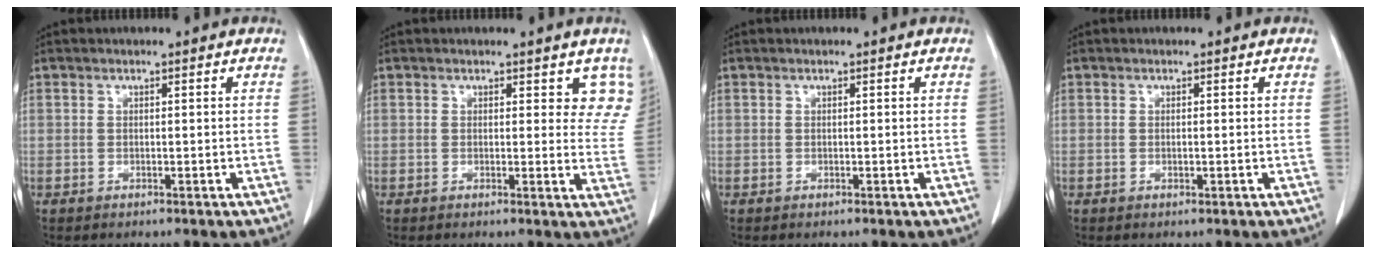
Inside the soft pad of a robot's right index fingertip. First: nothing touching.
{"total": 5.3, "force": [4.0, 2.8, 2.0], "torque": [0.002, -0.013, 0.027]}
{"total": 0.0}
{"total": 0.0}